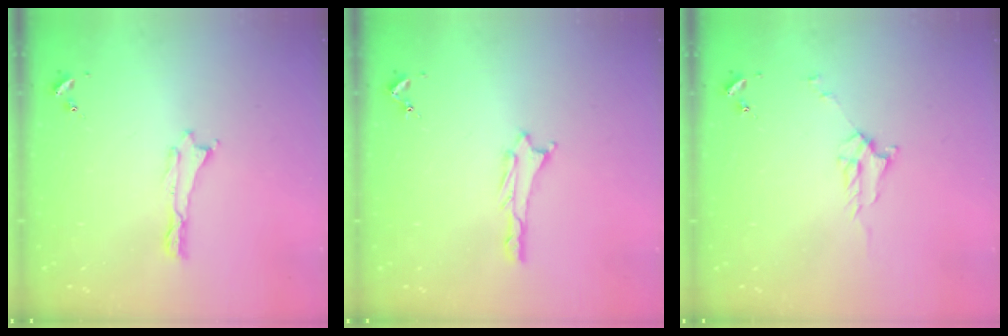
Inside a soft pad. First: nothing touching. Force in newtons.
{"total": 0.9, "press": 0.9, "slide": 0.1}
{"total": 2.7, "press": 2.7, "slide": 0.3}